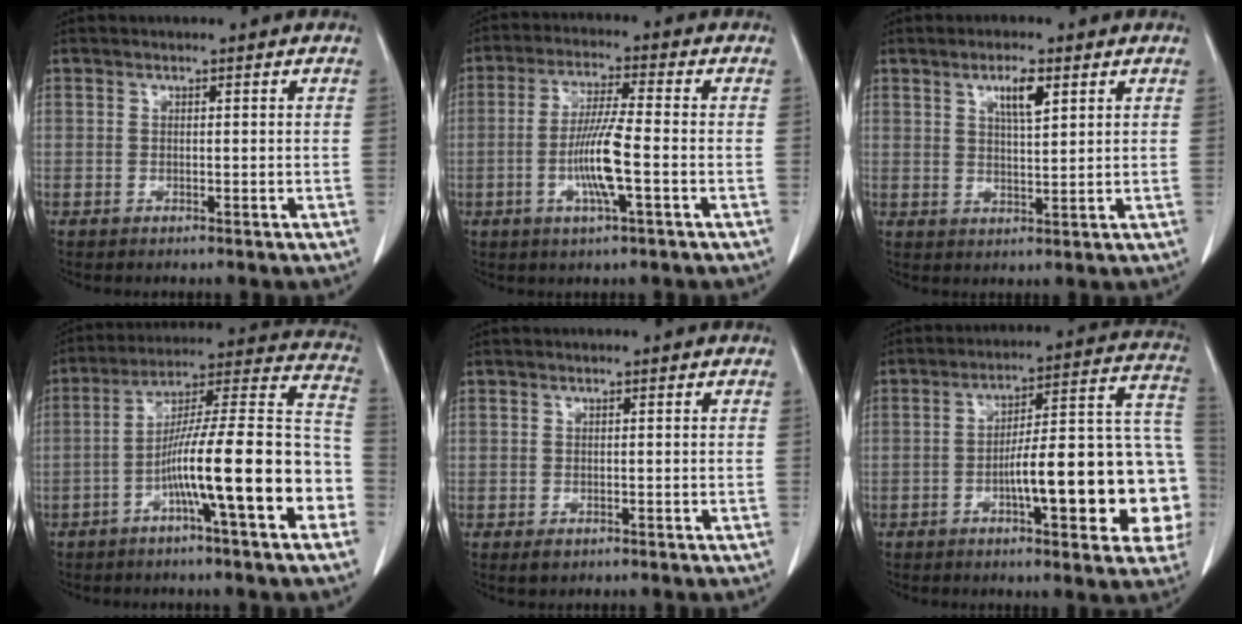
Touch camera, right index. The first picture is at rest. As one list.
[{"total": 8.5, "force": [-2.2, 0.1, 8.2], "torque": [-0.160, -0.007, -0.045]}, {"total": 4.7, "force": [2.4, 0.9, 4.0], "torque": [-0.072, 0.000, 0.041]}, {"total": 18.3, "force": [-6.3, 1.1, 17.2], "torque": [-0.249, 0.023, -0.103]}, {"total": 1.1, "force": [-0.4, 1.0, 0.5], "torque": [-0.006, 0.002, -0.001]}, {"total": 20.0, "force": [-4.7, 4.1, 19.0], "torque": [-0.182, 0.046, -0.055]}]